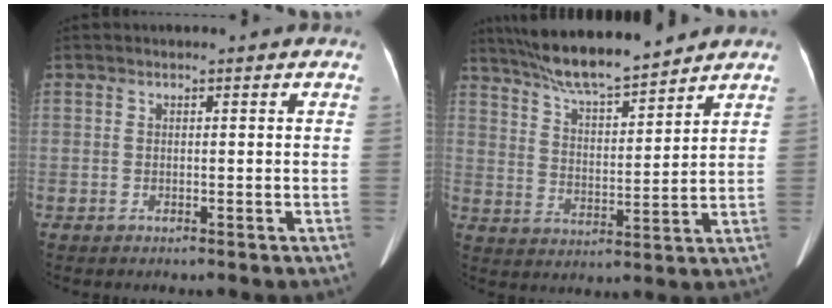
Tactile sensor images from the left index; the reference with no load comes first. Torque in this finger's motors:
{"motor_torque": [0.77, -1.08, 0.11, 0.13]}